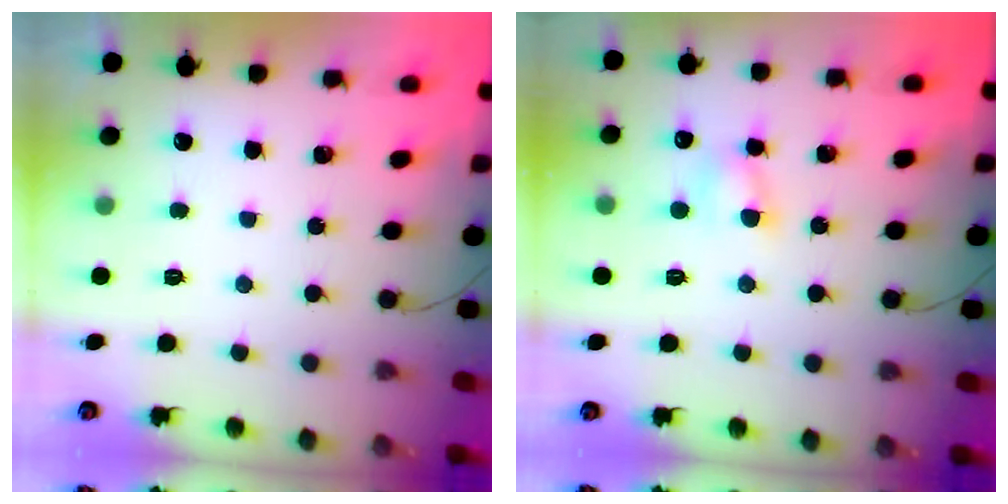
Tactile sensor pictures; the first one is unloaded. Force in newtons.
{"total": 4.4, "press": 4.2, "slide": 1.3}